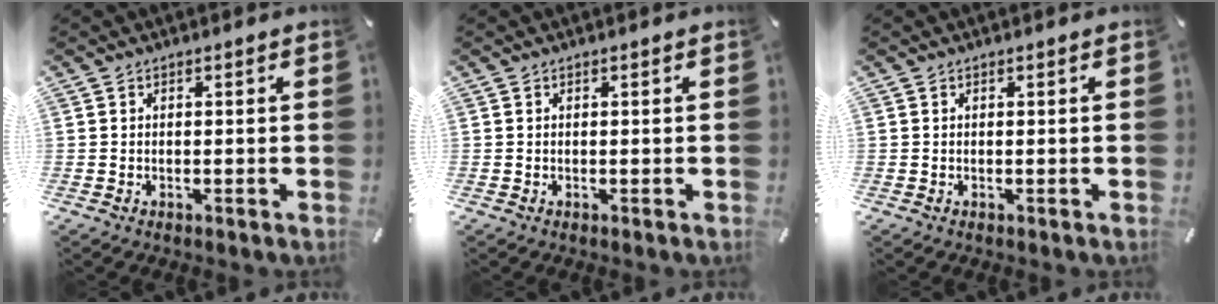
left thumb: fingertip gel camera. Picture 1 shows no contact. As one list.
[{"total": 0.0}, {"total": 0.0}]